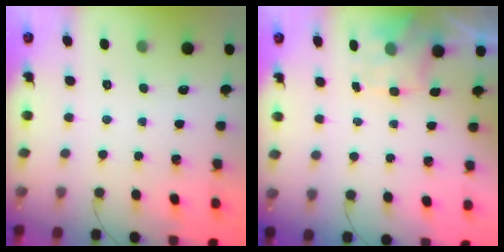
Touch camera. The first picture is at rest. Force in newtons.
{"total": 1.5, "press": 1.3, "slide": 0.8}